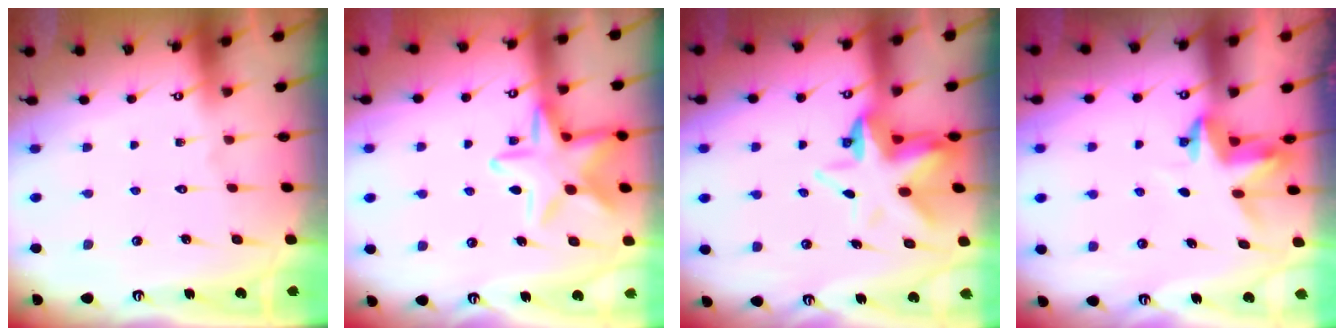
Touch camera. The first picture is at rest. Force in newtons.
{"total": 14.9, "press": 14.9, "slide": 0.9}
{"total": 7.9, "press": 7.7, "slide": 1.7}
{"total": 3.5, "press": 3.5, "slide": 0.2}